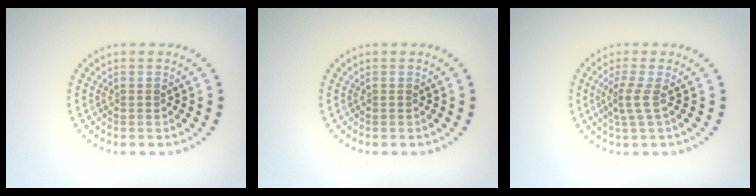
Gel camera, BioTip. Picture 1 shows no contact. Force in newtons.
{"total": 0.0}
{"total": 2.0, "press": 1.3, "slide": 1.5}